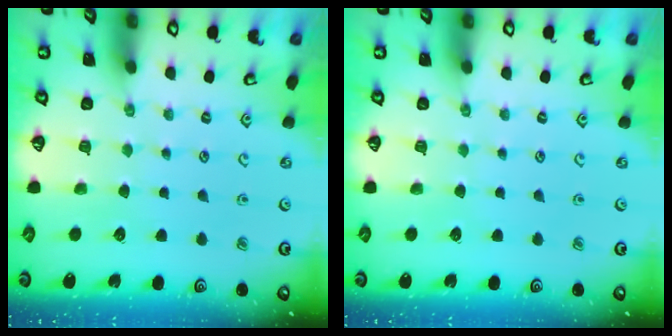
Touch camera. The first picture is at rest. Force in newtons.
{"total": 0.0}